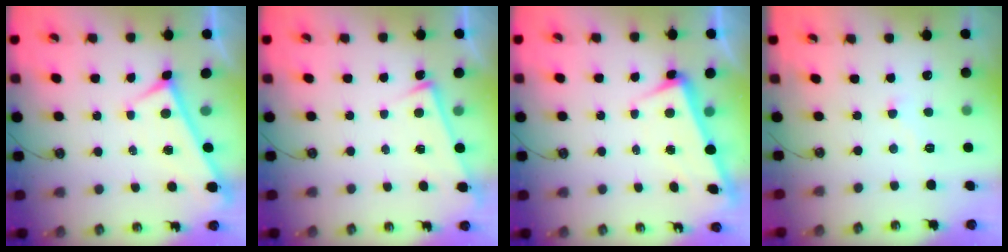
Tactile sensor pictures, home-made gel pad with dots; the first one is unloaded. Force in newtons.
{"total": 4.0, "press": 4.0, "slide": 0.3}
{"total": 3.0, "press": 2.9, "slide": 0.8}
{"total": 2.5, "press": 2.4, "slide": 0.7}